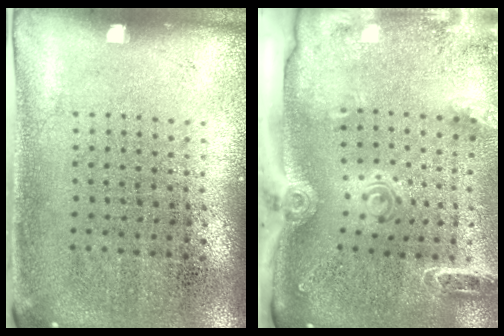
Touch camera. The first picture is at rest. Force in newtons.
{"total": 2.5, "press": 2.0, "slide": 1.5}